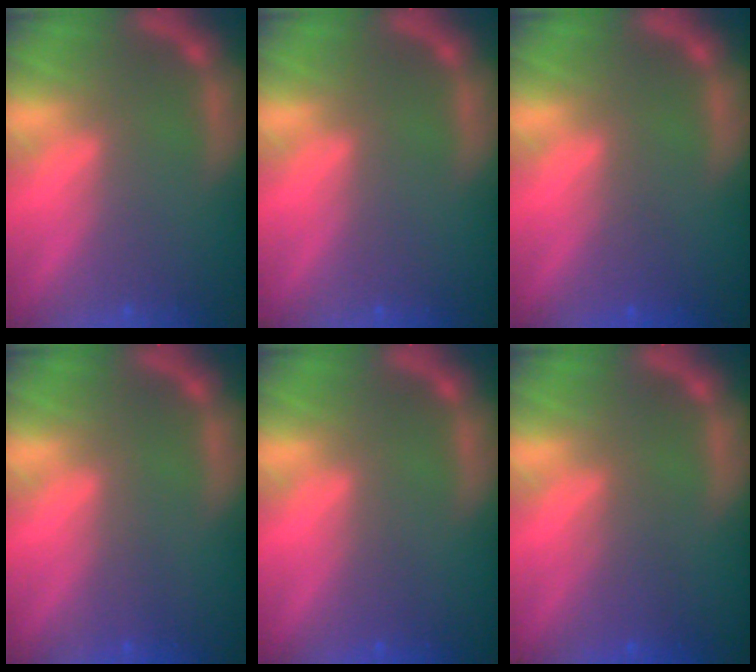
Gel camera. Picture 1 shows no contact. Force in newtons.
{"total": 0.0}
{"total": 1.5}
{"total": 1.0}
{"total": 0.9}
{"total": 2.5}